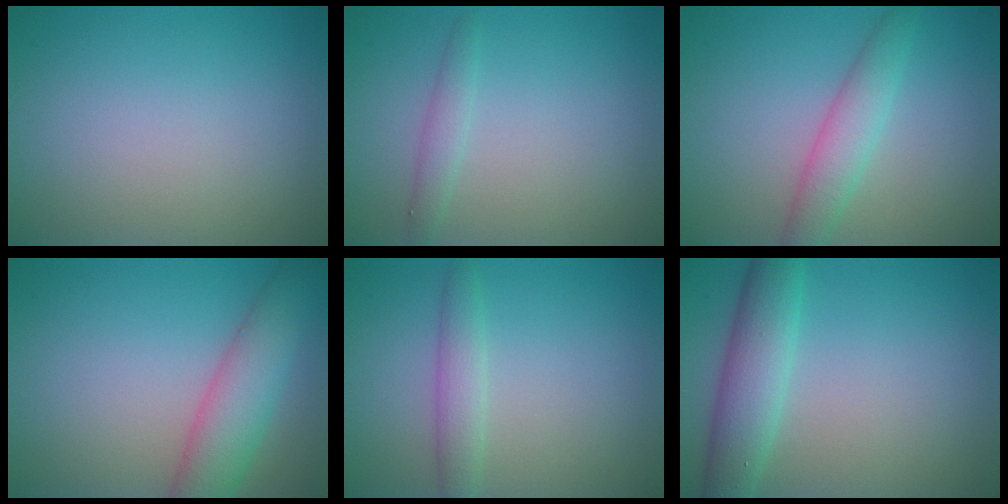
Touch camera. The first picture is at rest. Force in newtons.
{"total": 1.4, "press": 1.4, "slide": 0.1}
{"total": 3.2, "press": 3.2, "slide": 0.1}
{"total": 5.6, "press": 5.6, "slide": 0.2}
{"total": 2.2, "press": 2.2, "slide": 0.0}
{"total": 4.9, "press": 4.9, "slide": 0.3}